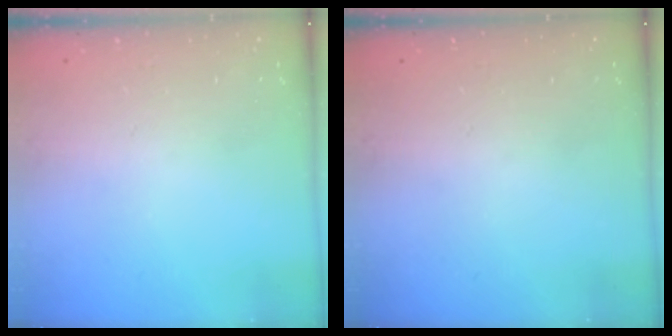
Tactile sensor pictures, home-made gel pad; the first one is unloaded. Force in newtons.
{"total": 0.0}